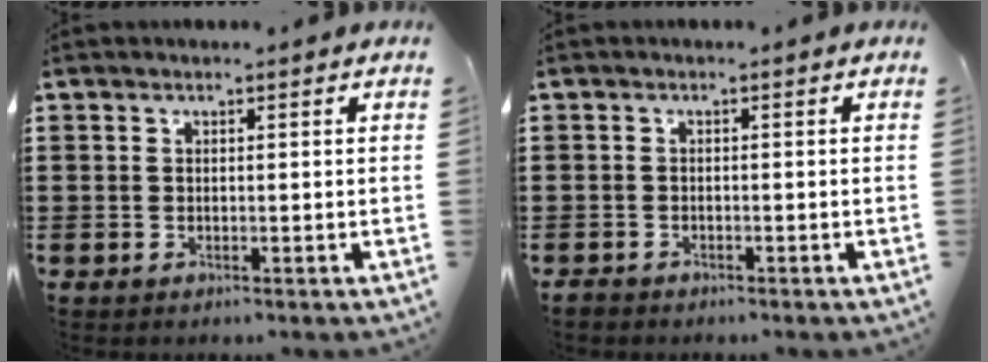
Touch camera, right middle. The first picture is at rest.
{"total": 0.9, "force": [-0.9, 0.3, 0.1], "torque": [-0.004, 0.000, -0.018]}